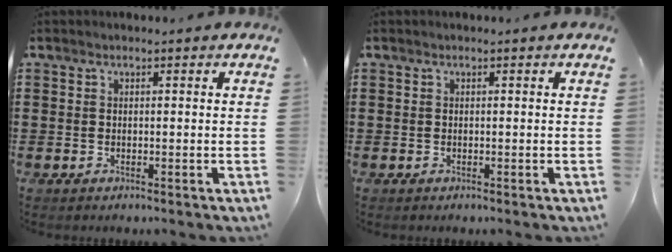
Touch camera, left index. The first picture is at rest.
{"total": 0.0}